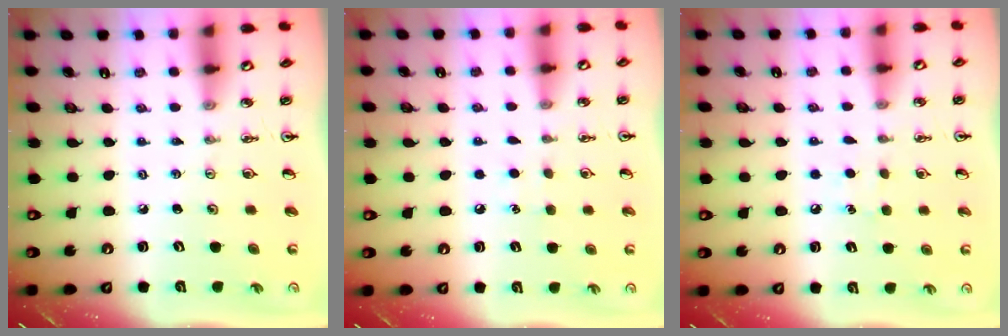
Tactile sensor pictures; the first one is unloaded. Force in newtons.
{"total": 5.5, "press": 5.4, "slide": 0.6}
{"total": 6.6, "press": 6.5, "slide": 0.8}